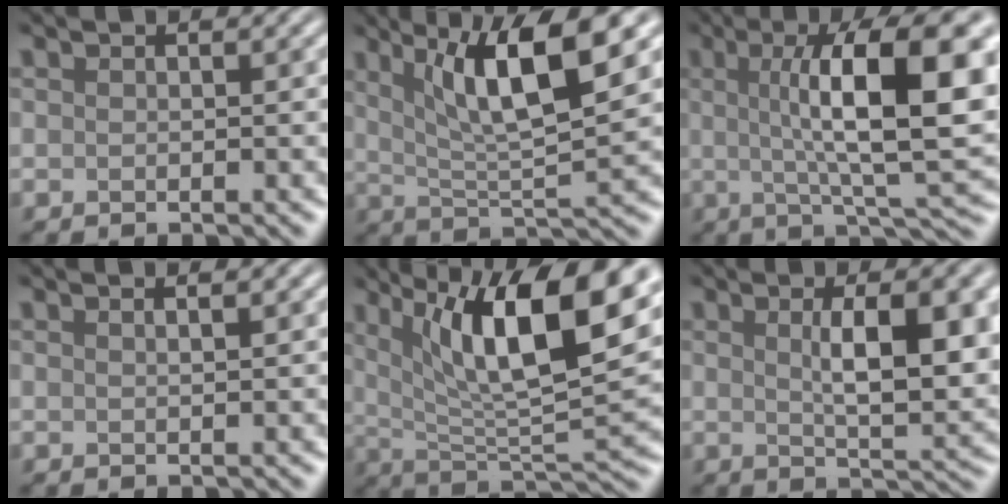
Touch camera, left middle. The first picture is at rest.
{"total": 8.8, "force": [3.6, 2.0, 7.8], "torque": [-0.124, -0.002, 0.065]}
{"total": 12.7, "force": [2.0, 3.3, 12.1], "torque": [-0.161, 0.010, 0.029]}
{"total": 1.2, "force": [0.8, 0.4, 0.8], "torque": [-0.003, 0.001, 0.002]}
{"total": 12.6, "force": [5.0, 3.8, 10.9], "torque": [-0.165, -0.001, 0.082]}
{"total": 8.0, "force": [1.4, 2.4, 7.5], "torque": [-0.107, -0.001, 0.027]}